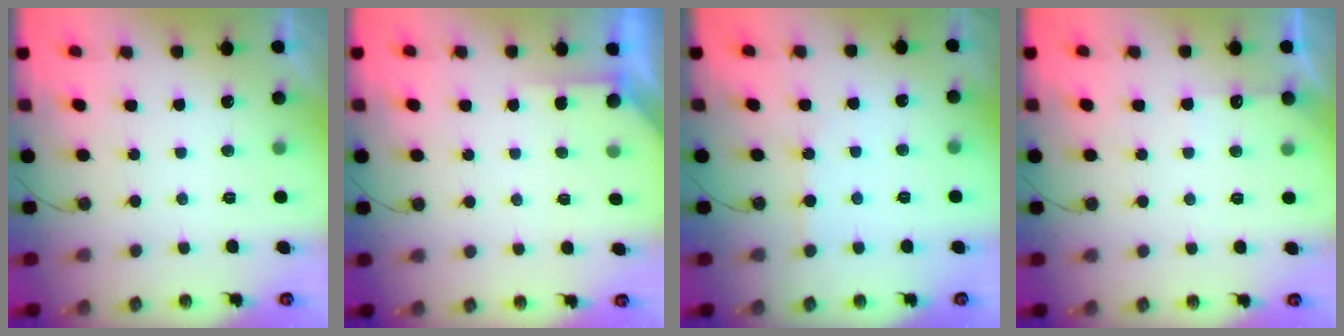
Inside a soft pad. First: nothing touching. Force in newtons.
{"total": 2.5, "press": 2.5, "slide": 0.3}
{"total": 2.2, "press": 2.1, "slide": 0.3}
{"total": 5.9, "press": 5.9, "slide": 0.8}